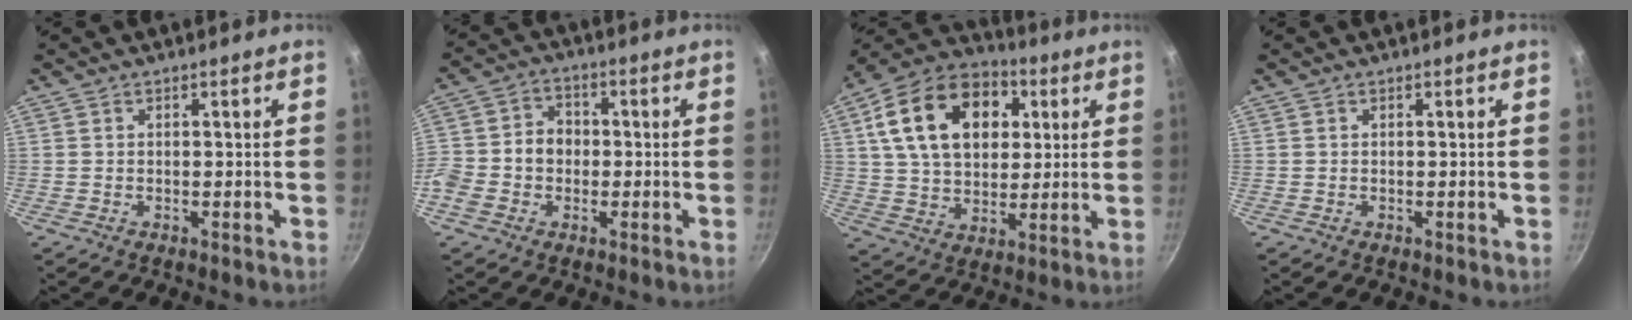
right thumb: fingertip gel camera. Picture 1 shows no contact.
{"total": 9.1, "force": [-1.3, 7.6, 4.8], "torque": [-0.067, 0.026, -0.039]}
{"total": 21.5, "force": [6.0, 14.8, 14.3], "torque": [-0.222, 0.010, 0.094]}
{"total": 0.0}